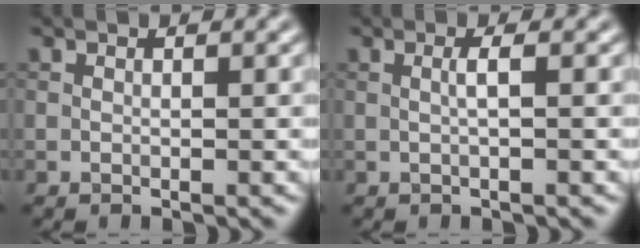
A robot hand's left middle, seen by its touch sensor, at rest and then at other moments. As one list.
[{"total": 1.2, "force": [0.1, 0.1, 1.1], "torque": [-0.021, 0.005, 0.000]}]